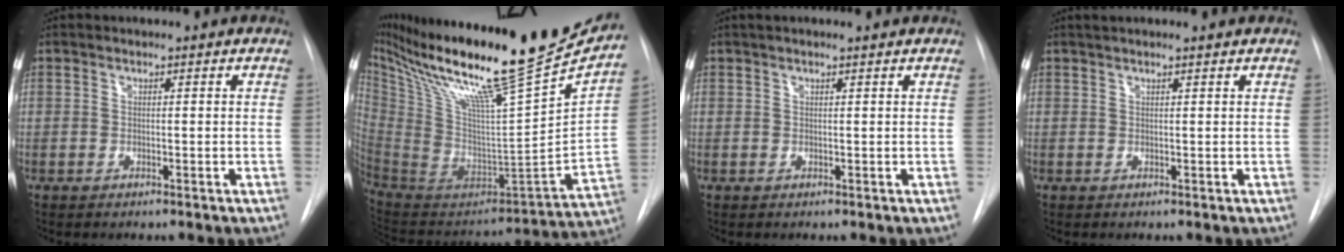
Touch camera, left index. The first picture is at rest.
{"total": 34.2, "force": [26.1, 1.7, 22.1], "torque": [-0.386, -0.064, 0.409]}
{"total": 4.1, "force": [3.6, 0.0, 1.9], "torque": [-0.025, 0.023, 0.044]}
{"total": 4.8, "force": [4.4, 0.0, 2.0], "torque": [-0.028, 0.027, 0.057]}